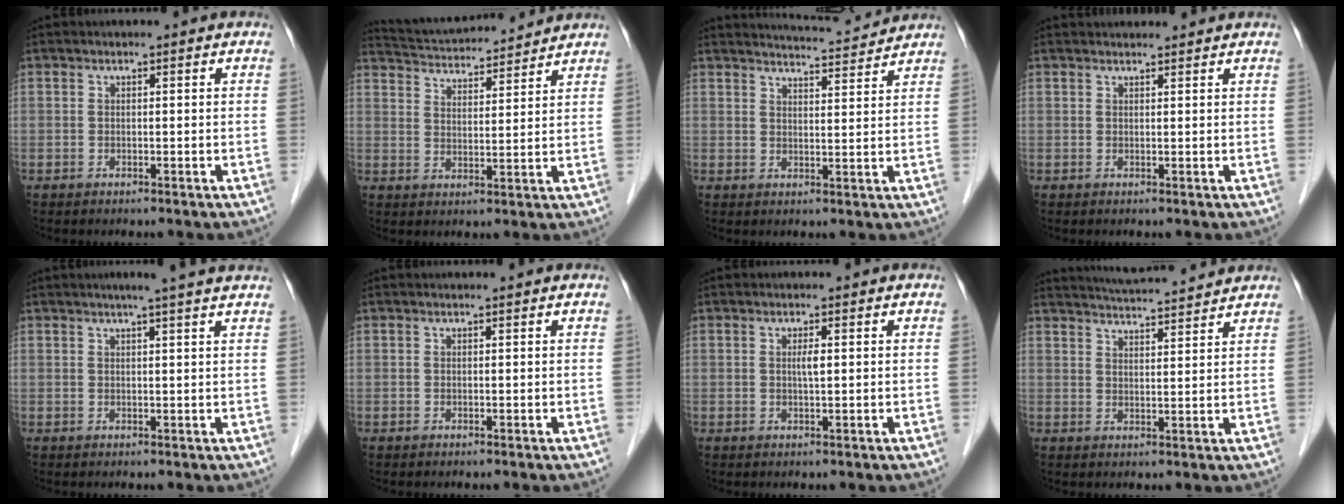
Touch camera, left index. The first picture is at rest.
{"total": 13.5, "force": [12.9, 1.5, 3.7], "torque": [-0.071, 0.025, 0.202]}
{"total": 7.3, "force": [7.2, -0.2, 0.9], "torque": [-0.024, 0.007, 0.099]}
{"total": 4.1, "force": [4.0, 0.4, 0.7], "torque": [-0.011, 0.028, 0.052]}
{"total": 6.5, "force": [5.3, -0.7, 3.8], "torque": [-0.051, 0.017, 0.060]}
{"total": 0.7, "force": [0.7, 0.0, 0.2], "torque": [-0.005, 0.003, 0.009]}
{"total": 1.3, "force": [0.2, 0.1, 1.3], "torque": [-0.028, -0.001, 0.005]}
{"total": 10.7, "force": [10.1, 0.4, 3.5], "torque": [-0.062, 0.018, 0.145]}